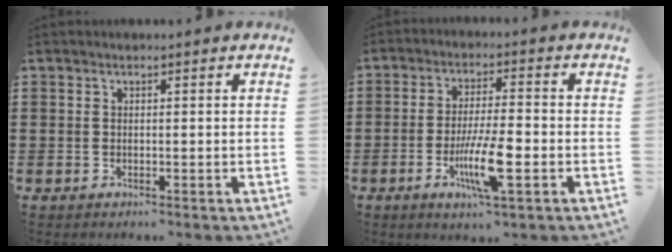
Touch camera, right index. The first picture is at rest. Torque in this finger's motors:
{"motor_torque": [2.14, 0.00, 0.42, 0.13]}